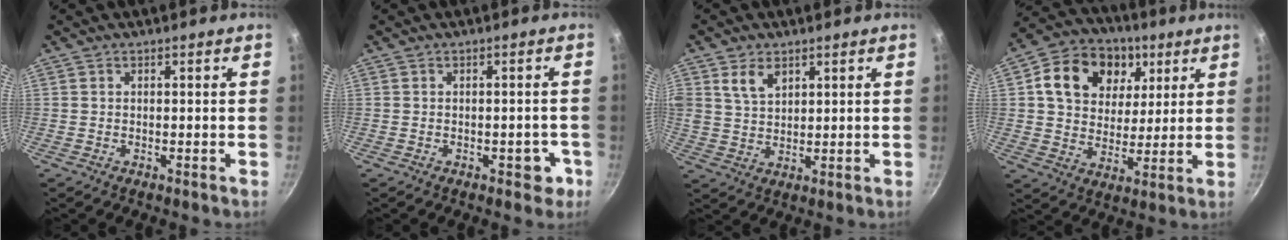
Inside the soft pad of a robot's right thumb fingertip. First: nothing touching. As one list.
[{"total": 3.4, "force": [-1.4, 2.2, 2.2], "torque": [0.002, 0.019, -0.010]}, {"total": 5.7, "force": [2.8, 3.7, 3.3], "torque": [-0.052, -0.013, 0.057]}, {"total": 16.9, "force": [5.9, 13.1, 8.9], "torque": [-0.132, -0.001, 0.090]}]